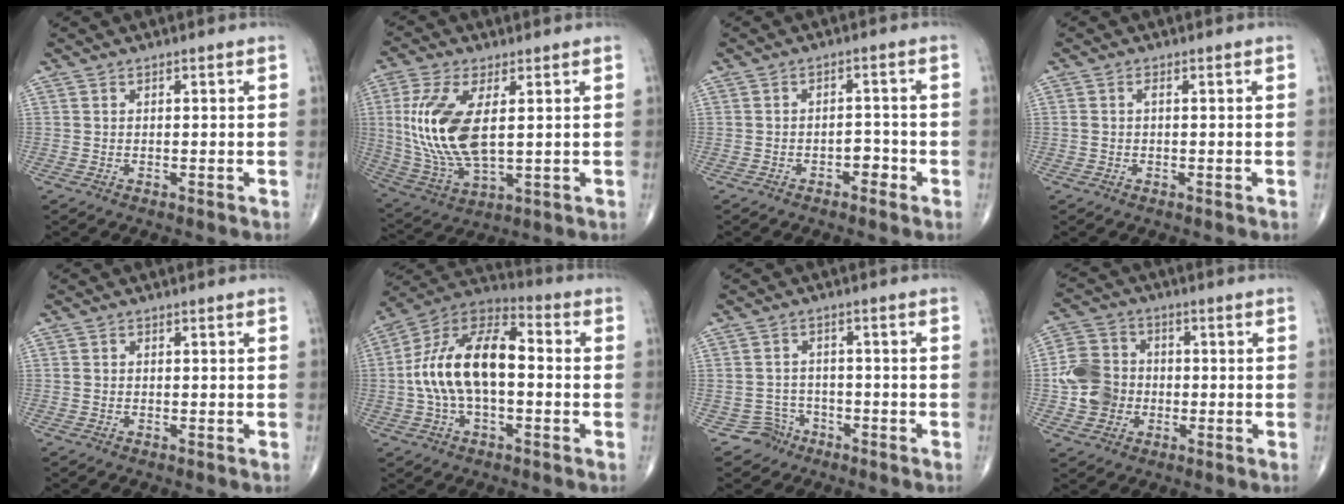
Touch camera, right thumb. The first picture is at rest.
{"total": 15.6, "force": [2.2, 7.1, 13.7], "torque": [-0.300, -0.015, 0.054]}
{"total": 2.7, "force": [-1.5, 1.6, 1.5], "torque": [-0.008, 0.015, -0.024]}
{"total": 1.2, "force": [0.0, 0.6, 1.0], "torque": [-0.025, 0.005, 0.002]}
{"total": 0.7, "force": [-0.1, 0.6, 0.3], "torque": [-0.006, 0.001, -0.001]}
{"total": 17.4, "force": [-0.4, 9.1, 14.9], "torque": [-0.275, 0.042, -0.015]}
{"total": 3.8, "force": [-2.3, 3.0, -0.5], "torque": [0.033, 0.014, -0.042]}
{"total": 9.8, "force": [-1.5, 8.6, 4.4], "torque": [-0.065, 0.019, -0.034]}